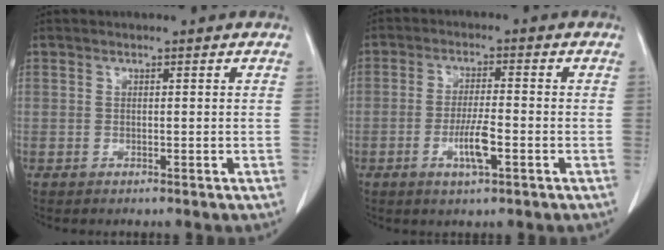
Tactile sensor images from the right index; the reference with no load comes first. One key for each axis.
{"total": 5.3, "fx": -2.0, "fy": 0.7, "fz": 4.9, "tx": -0.093, "ty": -0.005, "tz": -0.035}